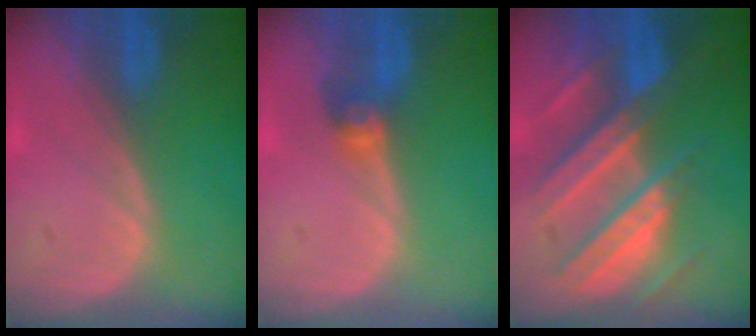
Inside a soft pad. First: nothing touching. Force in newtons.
{"total": 2.7, "press": 2.7, "slide": 0.3}
{"total": 10.3, "press": 9.1, "slide": 4.9}